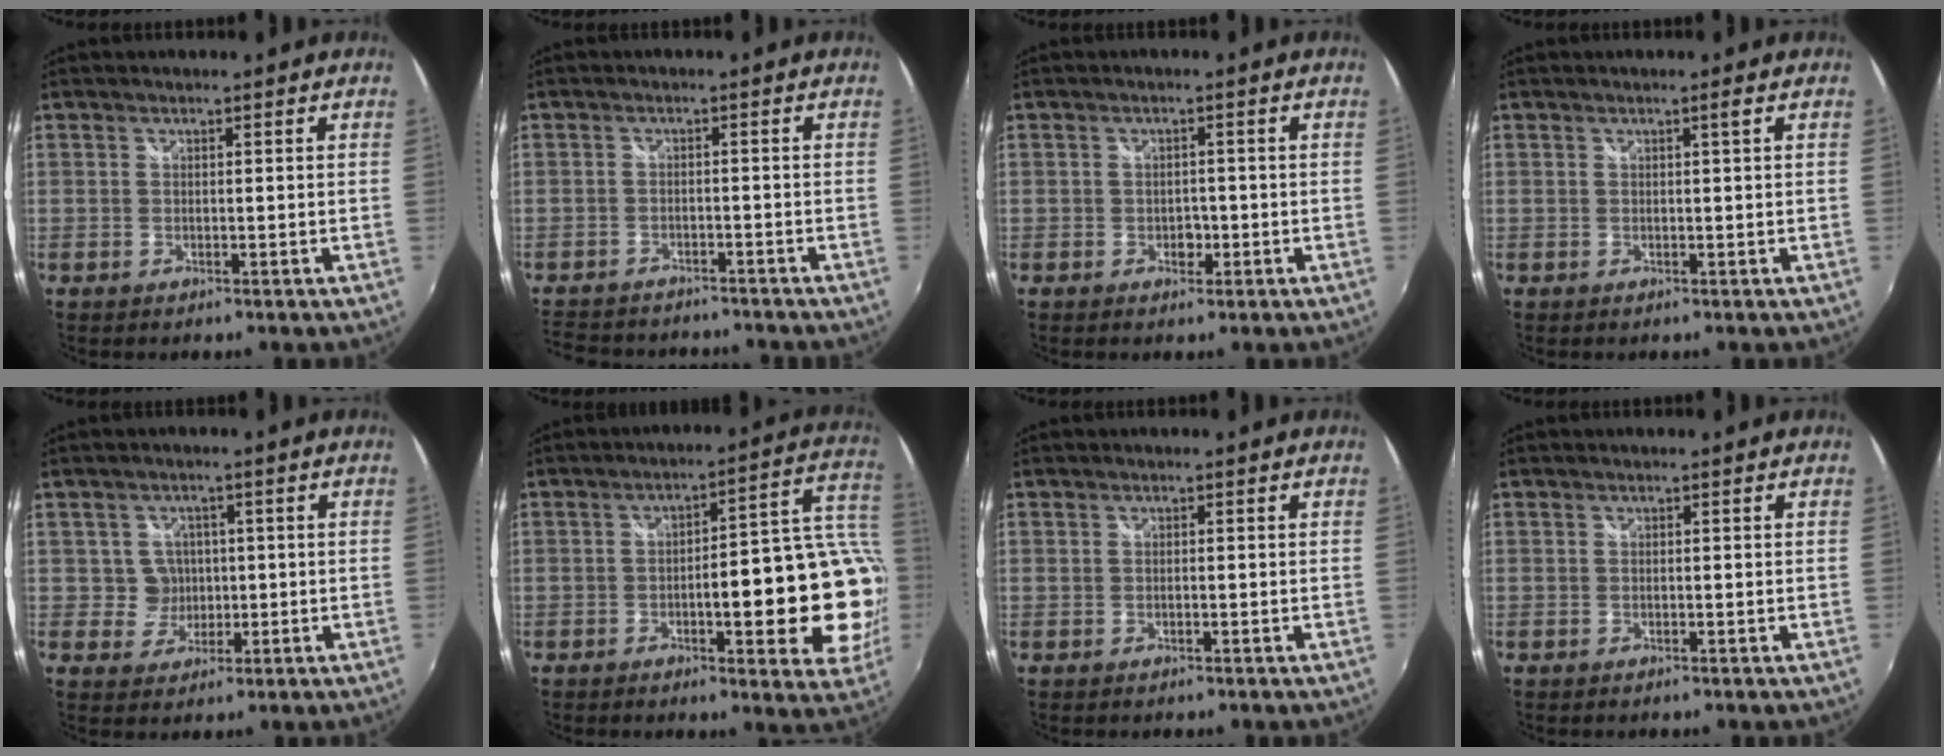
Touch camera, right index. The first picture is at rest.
{"total": 10.1, "force": [-8.6, 4.3, 2.9], "torque": [-0.088, 0.002, -0.134]}
{"total": 2.1, "force": [-0.8, 1.8, 0.9], "torque": [-0.014, 0.000, -0.009]}
{"total": 0.9, "force": [0.3, -0.3, 0.8], "torque": [-0.013, 0.000, 0.005]}
{"total": 4.2, "force": [0.1, 4.2, 0.2], "torque": [-0.005, 0.013, 0.008]}
{"total": 18.5, "force": [-4.2, 5.2, 17.3], "torque": [-0.219, 0.016, -0.052]}
{"total": 0.0}
{"total": 0.0}